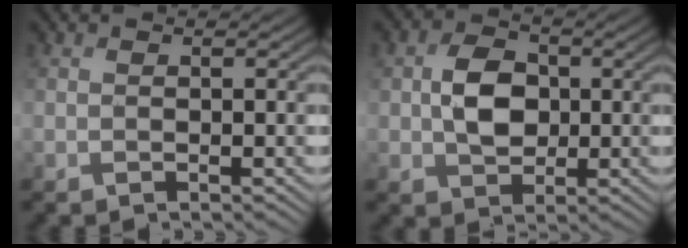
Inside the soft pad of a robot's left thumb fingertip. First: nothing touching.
{"total": 5.4, "force": [0.2, 4.1, 3.5], "torque": [-0.070, -0.001, 0.000]}